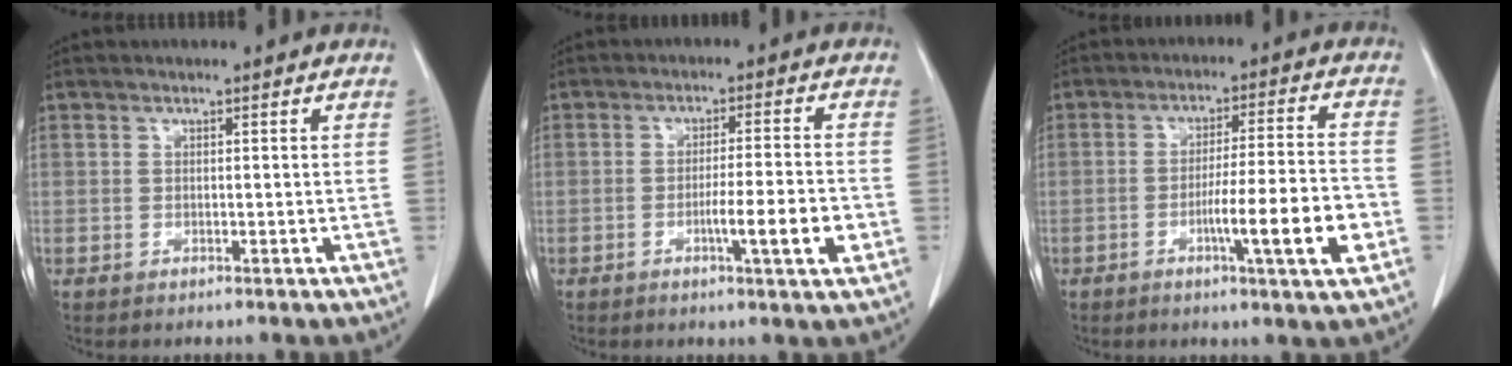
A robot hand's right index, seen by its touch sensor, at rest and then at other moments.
{"total": 7.0, "force": [-2.3, 0.1, 6.6], "torque": [-0.097, -0.006, -0.033]}
{"total": 10.9, "force": [-3.7, -0.1, 10.3], "torque": [-0.159, -0.007, -0.058]}